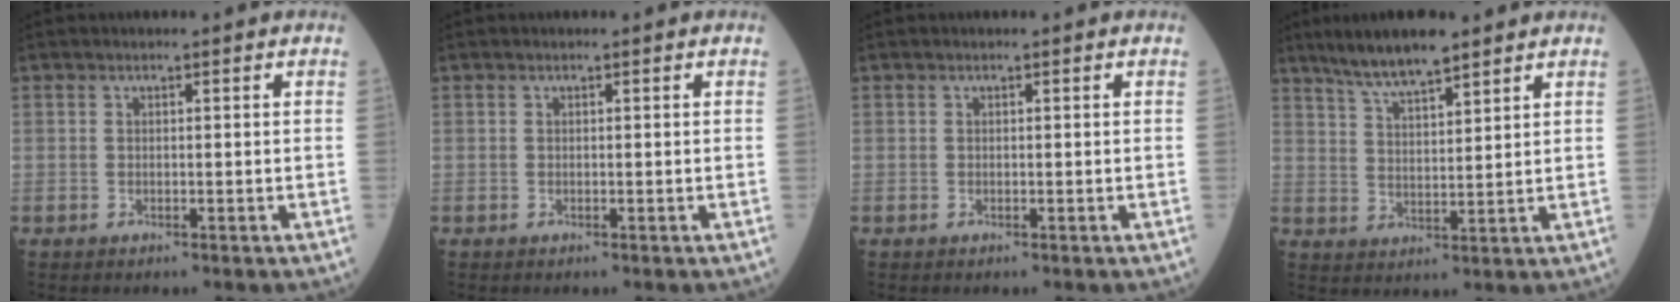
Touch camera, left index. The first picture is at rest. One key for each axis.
{"total": 0.0}
{"total": 0.0}
{"total": 8.0, "fx": 6.5, "fy": 1.1, "fz": 4.6, "tx": -0.095, "ty": 0.014, "tz": 0.122}